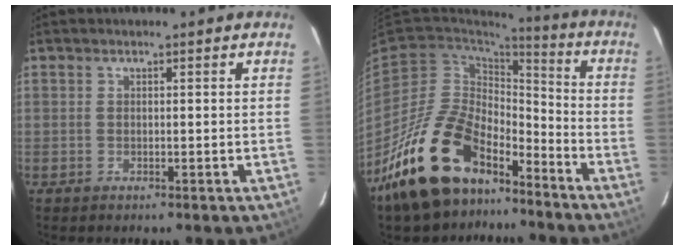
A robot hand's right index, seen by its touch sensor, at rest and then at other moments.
{"total": 22.8, "force": [-15.7, 11.2, 12.1], "torque": [-0.237, 0.009, -0.257]}